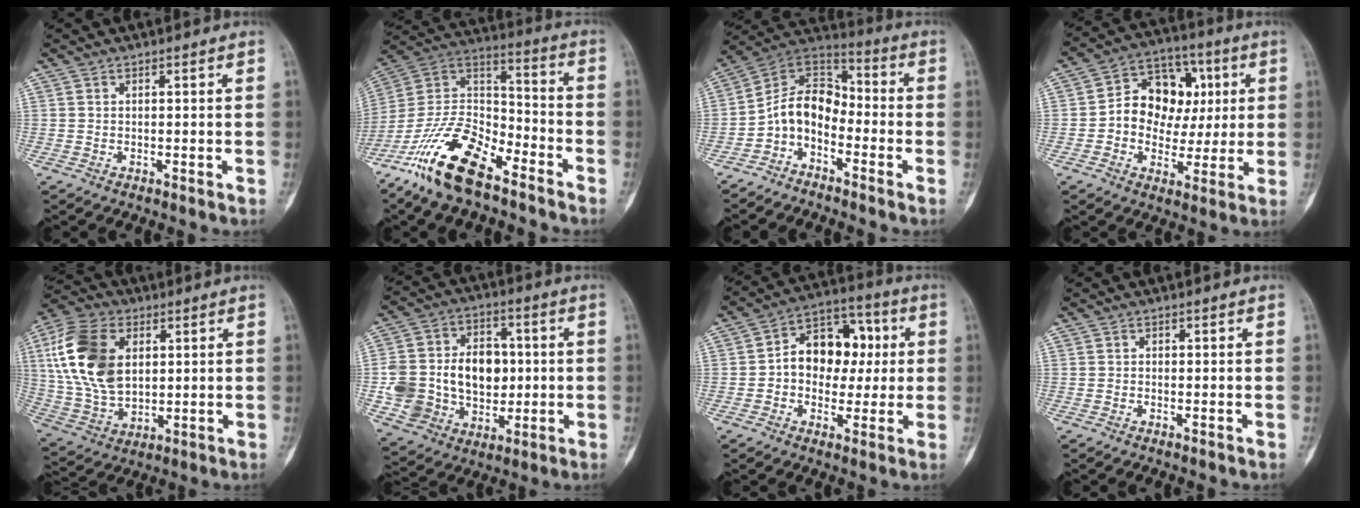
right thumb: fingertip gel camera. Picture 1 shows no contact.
{"total": 19.3, "force": [-12.8, 8.1, 11.9], "torque": [-0.224, 0.080, -0.239]}
{"total": 10.0, "force": [-4.1, 6.9, 5.9], "torque": [-0.085, 0.078, -0.093]}
{"total": 14.2, "force": [1.5, 11.4, 8.4], "torque": [-0.081, 0.025, 0.021]}
{"total": 18.5, "force": [4.4, 11.9, 13.5], "torque": [-0.265, -0.003, 0.088]}
{"total": 19.2, "force": [-0.2, 14.7, 12.2], "torque": [-0.188, 0.024, 0.018]}
{"total": 13.6, "force": [1.0, 10.0, 9.1], "torque": [-0.092, 0.030, 0.008]}
{"total": 0.0}